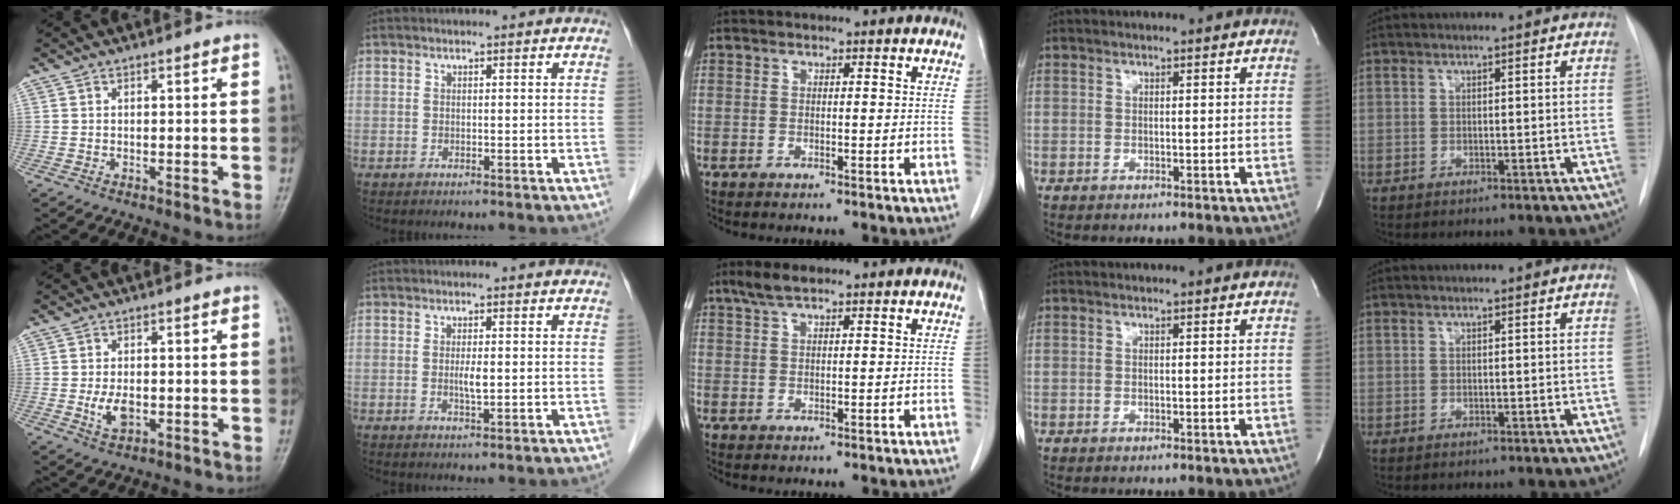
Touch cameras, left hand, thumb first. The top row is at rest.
{"thumb": {"total": 4.4, "force": [-0.8, 2.5, 3.5], "torque": [-0.064, -0.001, -0.010]}, "index": {"total": 2.0, "force": [0.0, 0.3, 2.0], "torque": [-0.040, -0.002, 0.001]}, "middle": {"total": 3.2, "force": [2.3, 0.7, 2.1], "torque": [-0.051, 0.011, 0.048]}}